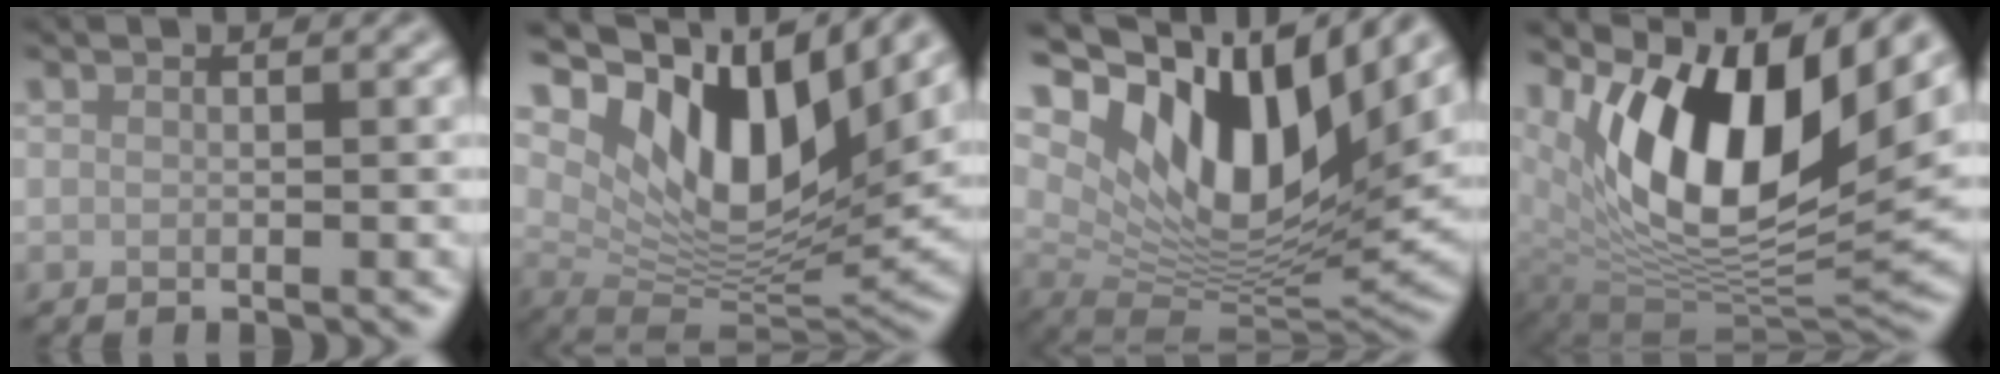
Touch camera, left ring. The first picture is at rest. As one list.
[{"total": 12.2, "force": [6.1, 5.3, 9.1], "torque": [-0.151, -0.007, 0.115]}, {"total": 14.2, "force": [6.7, 6.3, 10.9], "torque": [-0.187, 0.007, 0.121]}, {"total": 13.7, "force": [5.8, 5.9, 10.9], "torque": [-0.186, -0.012, 0.111]}]